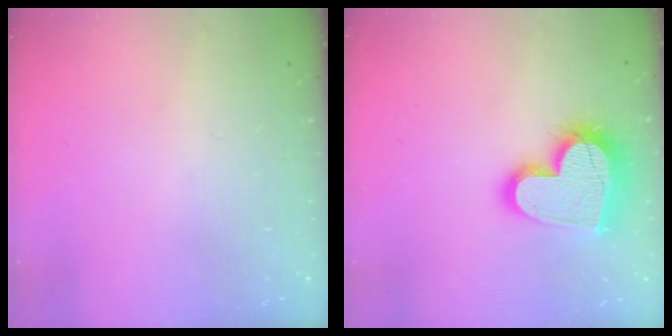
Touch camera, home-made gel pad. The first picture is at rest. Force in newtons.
{"total": 19.3, "press": 19.2, "slide": 1.5}